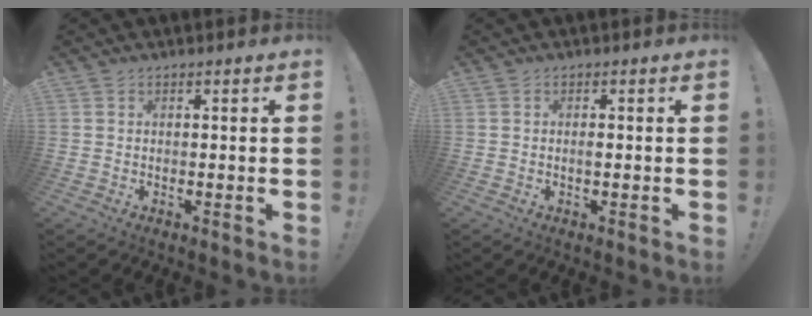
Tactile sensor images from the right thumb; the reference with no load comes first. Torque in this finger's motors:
{"motor_torque": [-0.14, -0.02, 0.39, -0.24, 0.00]}